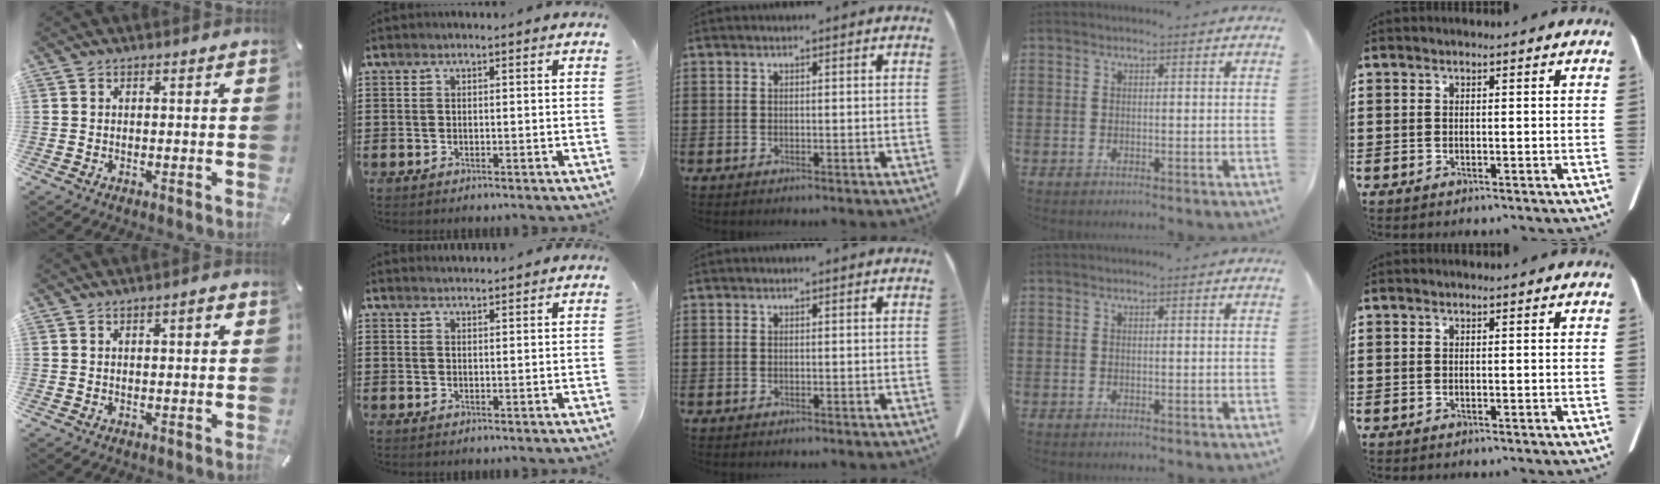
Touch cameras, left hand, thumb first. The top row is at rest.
{"thumb": {"total": 2.0, "force": [0.8, 0.6, 1.8], "torque": [-0.035, 0.004, 0.011]}, "index": {"total": 1.5, "force": [1.5, 0.0, -0.1], "torque": [-0.003, 0.002, 0.030]}}